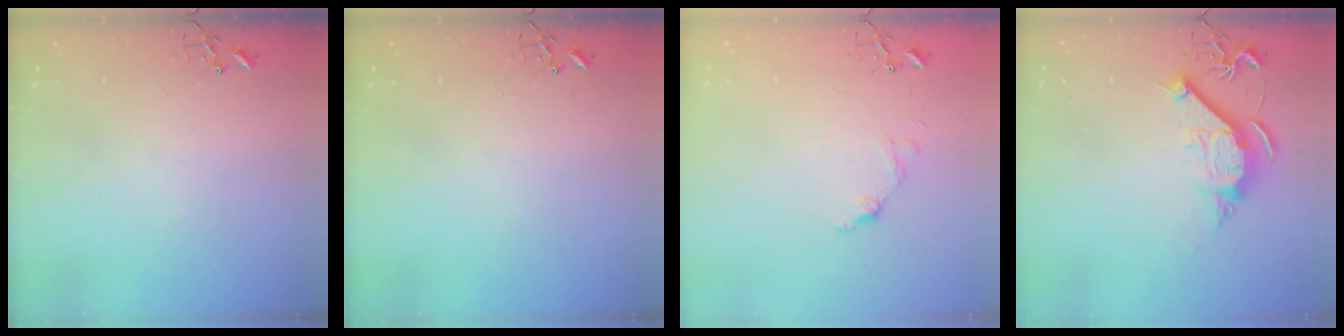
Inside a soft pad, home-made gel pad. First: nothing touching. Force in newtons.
{"total": 0.0}
{"total": 7.9, "press": 7.9, "slide": 0.7}
{"total": 10.9, "press": 10.9, "slide": 0.7}